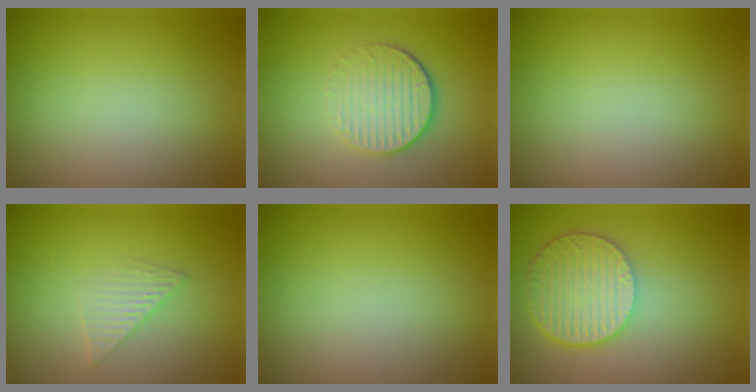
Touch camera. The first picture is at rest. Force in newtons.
{"total": 4.2, "press": 2.8, "slide": 3.1}
{"total": 0.0}
{"total": 1.6, "press": 1.6, "slide": 0.1}
{"total": 0.0}
{"total": 6.2, "press": 4.6, "slide": 4.2}